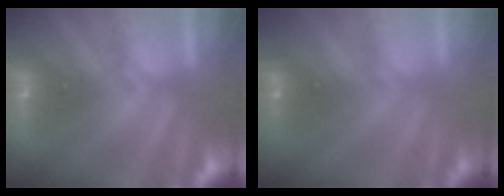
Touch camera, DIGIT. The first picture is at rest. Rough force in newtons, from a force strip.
{"total": 4.5}